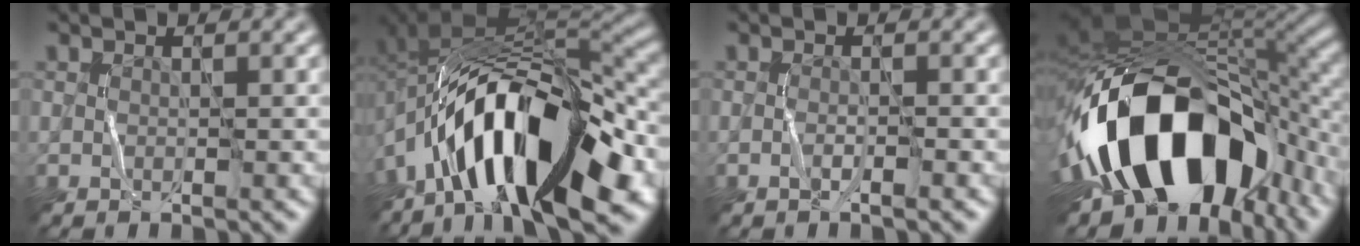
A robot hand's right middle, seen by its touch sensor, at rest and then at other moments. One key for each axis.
{"total": 14.5, "fx": -6.3, "fy": 5.6, "fz": 11.9, "tx": -0.191, "ty": 0.004, "tz": -0.104}
{"total": 1.1, "fx": -0.7, "fy": 0.1, "fz": 0.8, "tx": -0.015, "ty": 0.003, "tz": -0.014}
{"total": 17.2, "fx": -5.8, "fy": 10.4, "fz": 12.4, "tx": -0.222, "ty": -0.005, "tz": -0.089}